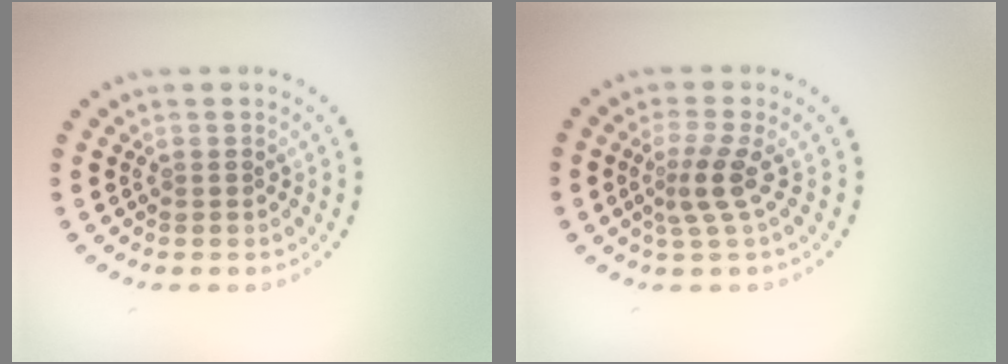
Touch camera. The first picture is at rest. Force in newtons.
{"total": 2.5, "press": 1.7, "slide": 1.9}